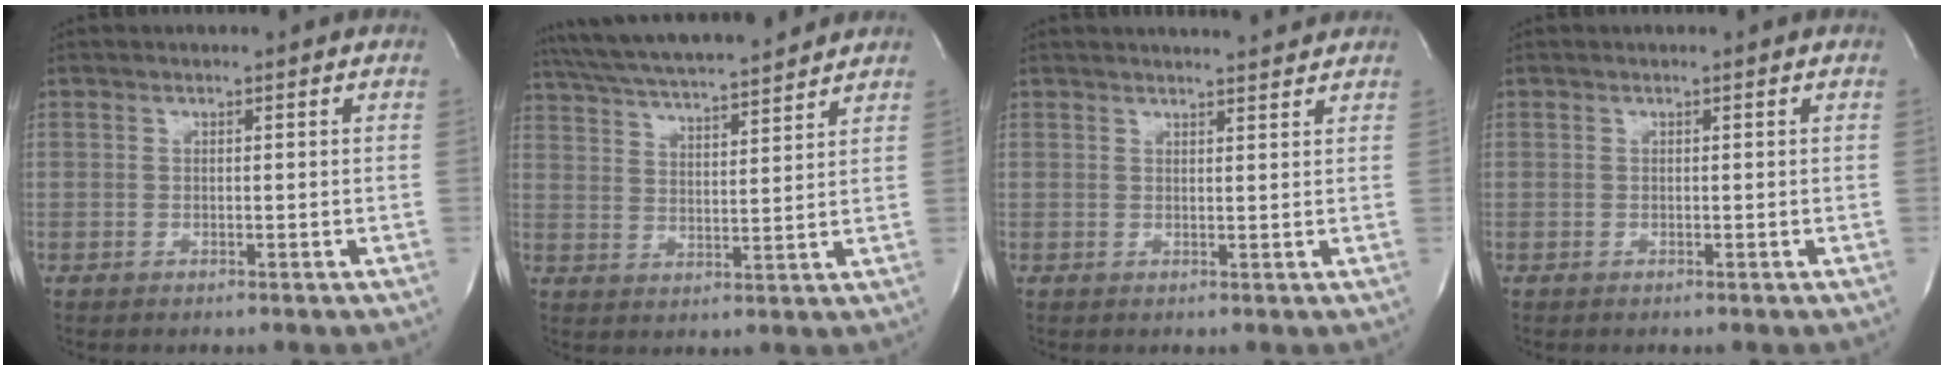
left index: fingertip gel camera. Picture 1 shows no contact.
{"total": 16.9, "force": [15.2, 1.5, 7.2], "torque": [-0.133, 0.030, 0.241]}
{"total": 6.2, "force": [5.9, 0.3, 1.8], "torque": [-0.030, 0.011, 0.068]}
{"total": 0.0}